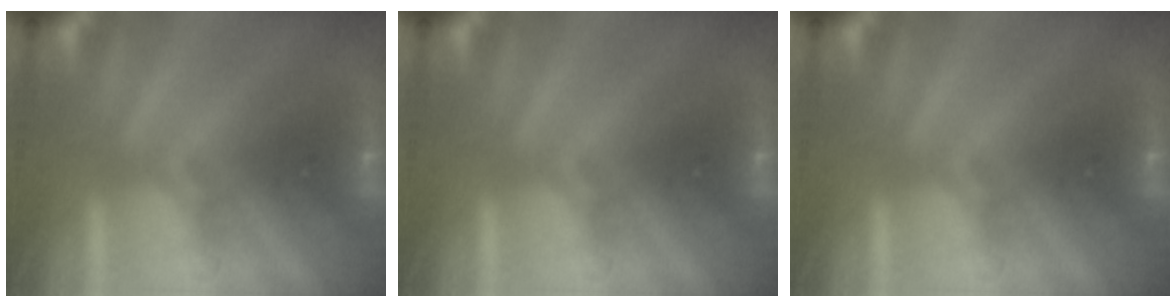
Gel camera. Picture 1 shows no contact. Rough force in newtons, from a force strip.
{"total": 0.0}
{"total": 0.0}